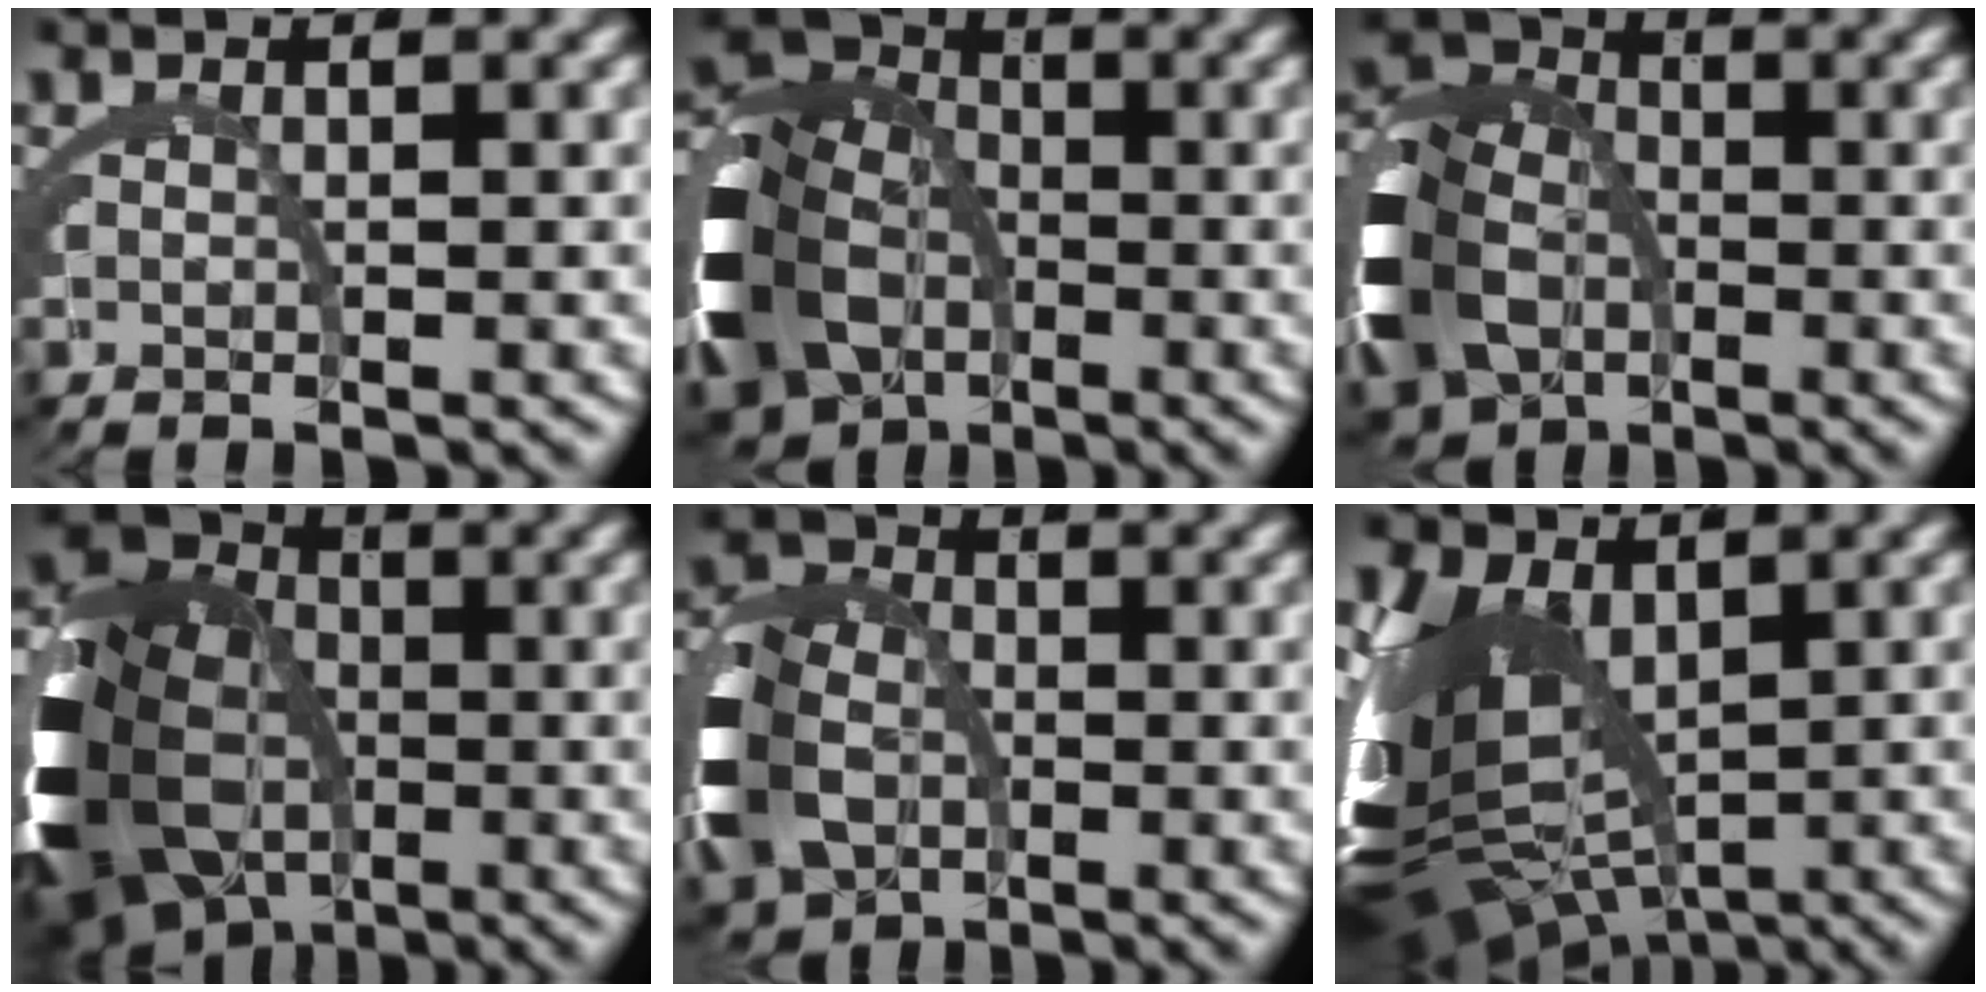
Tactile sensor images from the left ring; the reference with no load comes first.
{"total": 12.4, "force": [-3.1, 8.8, 8.1], "torque": [-0.144, -0.036, -0.040]}
{"total": 10.3, "force": [-2.2, 7.9, 6.3], "torque": [-0.114, -0.026, -0.029]}
{"total": 14.7, "force": [-2.3, 10.4, 10.2], "torque": [-0.180, -0.045, -0.026]}
{"total": 7.3, "force": [-1.7, 5.6, 4.3], "torque": [-0.097, -0.028, -0.017]}
{"total": 13.4, "force": [-2.2, 8.3, 10.3], "torque": [-0.223, -0.054, -0.010]}